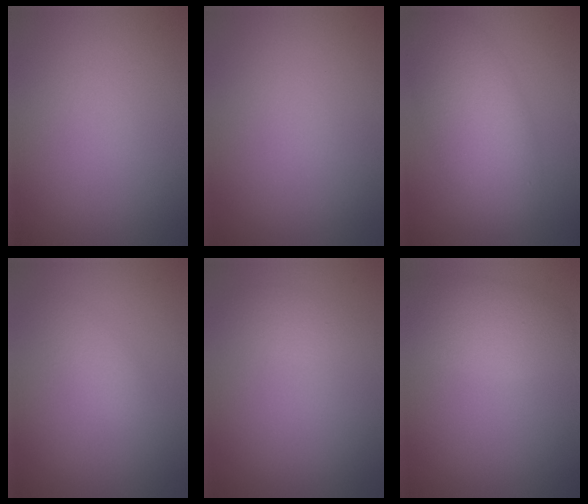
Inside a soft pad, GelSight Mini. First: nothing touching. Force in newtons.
{"total": 0.5, "press": 0.5, "slide": 0.1}
{"total": 6.8, "press": 6.8, "slide": 0.3}
{"total": 1.7, "press": 1.7, "slide": 0.1}
{"total": 1.1, "press": 1.1, "slide": 0.1}
{"total": 3.9, "press": 3.9, "slide": 0.3}